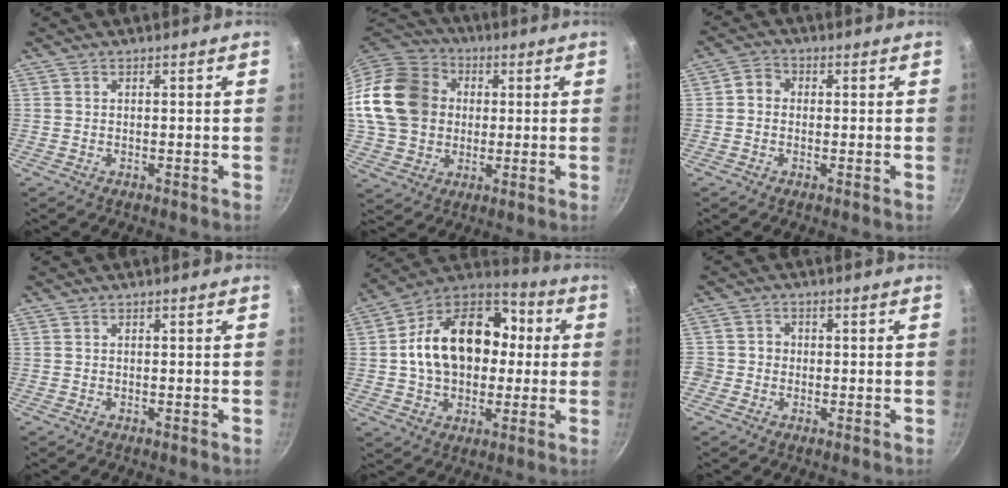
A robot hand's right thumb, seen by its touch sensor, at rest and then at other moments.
{"total": 20.2, "force": [1.8, 16.8, 11.1], "torque": [-0.193, 0.035, 0.032]}
{"total": 3.2, "force": [0.0, 2.8, 1.5], "torque": [-0.019, 0.008, -0.013]}
{"total": 0.0}
{"total": 22.0, "force": [1.6, 15.8, 15.1], "torque": [-0.231, 0.044, 0.016]}
{"total": 2.9, "force": [-0.7, 2.7, 0.6], "torque": [0.008, 0.008, -0.018]}